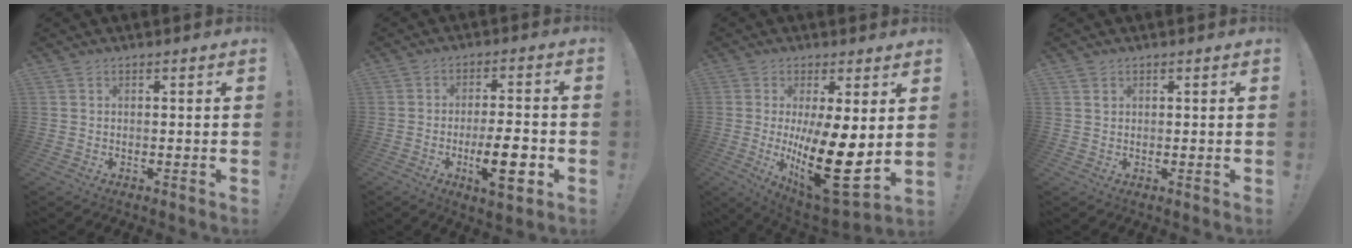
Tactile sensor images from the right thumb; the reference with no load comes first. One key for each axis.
{"total": 12.5, "fx": -4.3, "fy": 3.0, "fz": 11.4, "tx": -0.176, "ty": 0.007, "tz": -0.068}
{"total": 18.9, "fx": -1.2, "fy": 6.6, "fz": 17.7, "tx": -0.281, "ty": -0.028, "tz": -0.006}
{"total": 0.9, "fx": 0.5, "fy": 0.8, "fz": 0.2, "tx": -0.004, "ty": 0.001, "tz": 0.010}